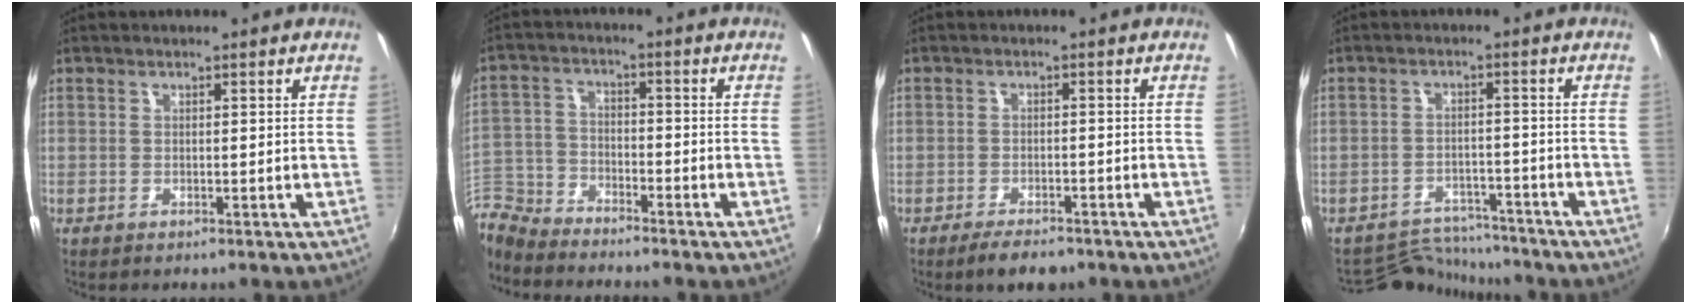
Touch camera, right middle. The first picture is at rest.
{"total": 9.6, "force": [-8.4, 4.0, 2.2], "torque": [-0.067, 0.009, -0.171]}
{"total": 5.0, "force": [-4.0, 1.6, 2.7], "torque": [-0.061, -0.005, -0.065]}
{"total": 8.8, "force": [-8.5, 2.2, 0.4], "torque": [-0.025, 0.018, -0.129]}